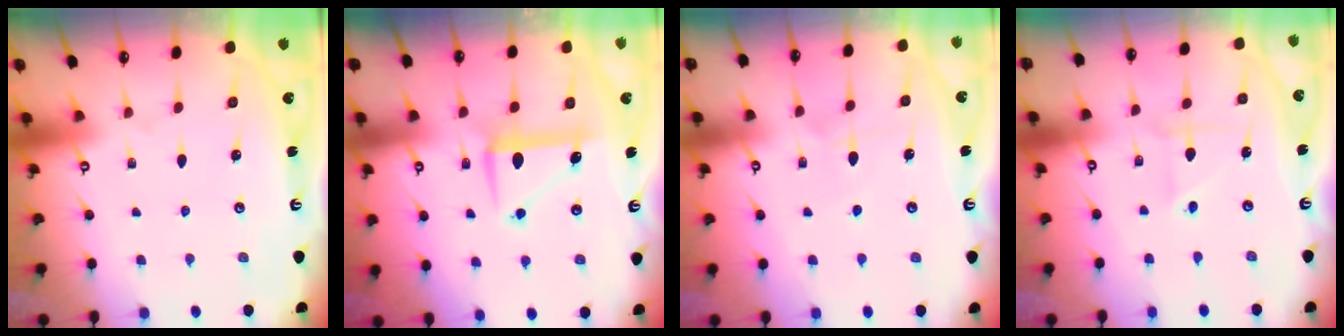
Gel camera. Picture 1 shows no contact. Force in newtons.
{"total": 7.9, "press": 7.8, "slide": 1.0}
{"total": 4.6, "press": 4.5, "slide": 0.6}
{"total": 2.2, "press": 2.1, "slide": 0.8}